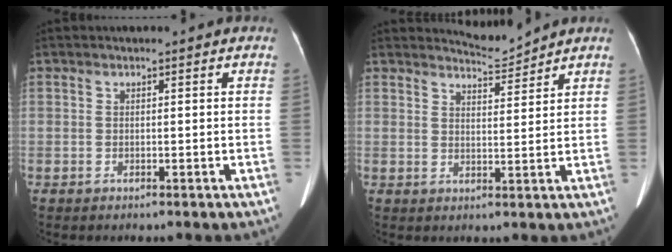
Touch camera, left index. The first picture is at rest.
{"total": 3.4, "force": [3.3, -0.7, -0.6], "torque": [0.002, -0.013, 0.060]}